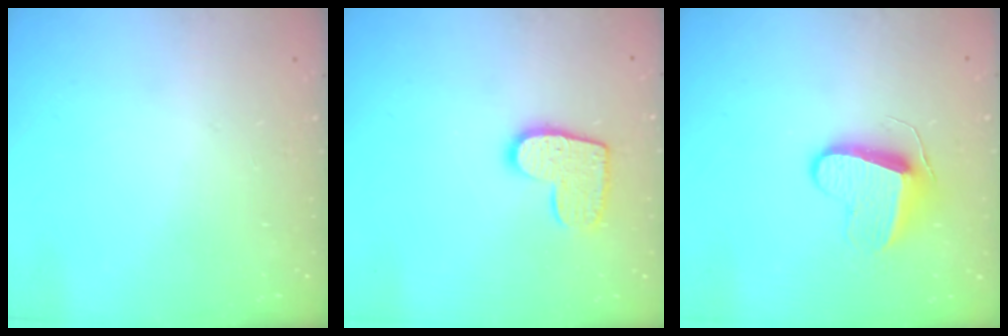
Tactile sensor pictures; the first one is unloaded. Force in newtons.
{"total": 11.2, "press": 11.2, "slide": 0.6}
{"total": 9.0, "press": 9.0, "slide": 0.1}